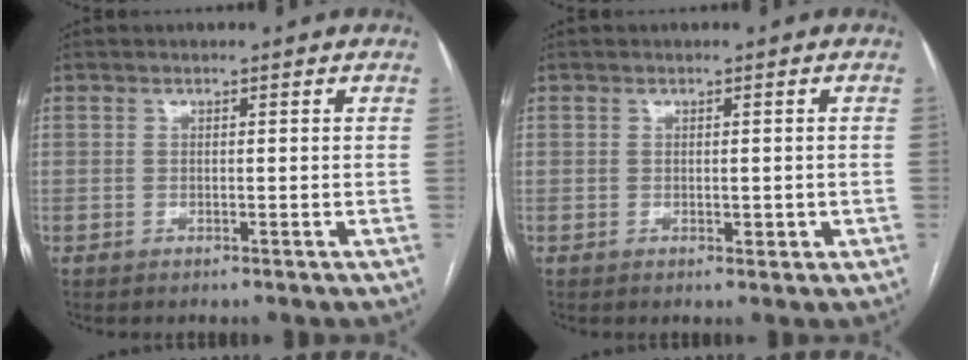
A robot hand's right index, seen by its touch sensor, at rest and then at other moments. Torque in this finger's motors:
{"motor_torque": [0.05, 0.11, 0.04, 0.02]}